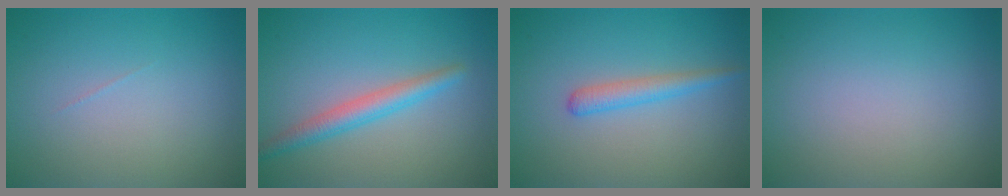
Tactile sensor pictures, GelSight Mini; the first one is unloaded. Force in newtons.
{"total": 2.8, "press": 2.8, "slide": 0.0}
{"total": 2.0, "press": 1.9, "slide": 0.1}
{"total": 0.0}